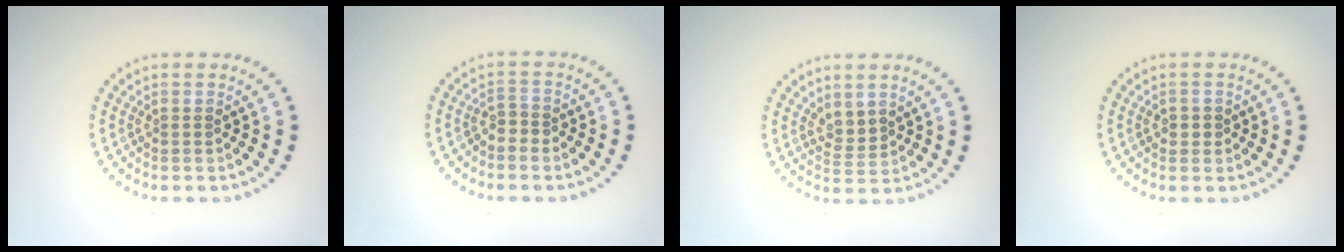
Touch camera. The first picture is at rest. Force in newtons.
{"total": 0.9, "press": 0.6, "slide": 0.6}
{"total": 1.5, "press": 1.2, "slide": 0.9}
{"total": 1.2, "press": 1.2, "slide": 0.3}